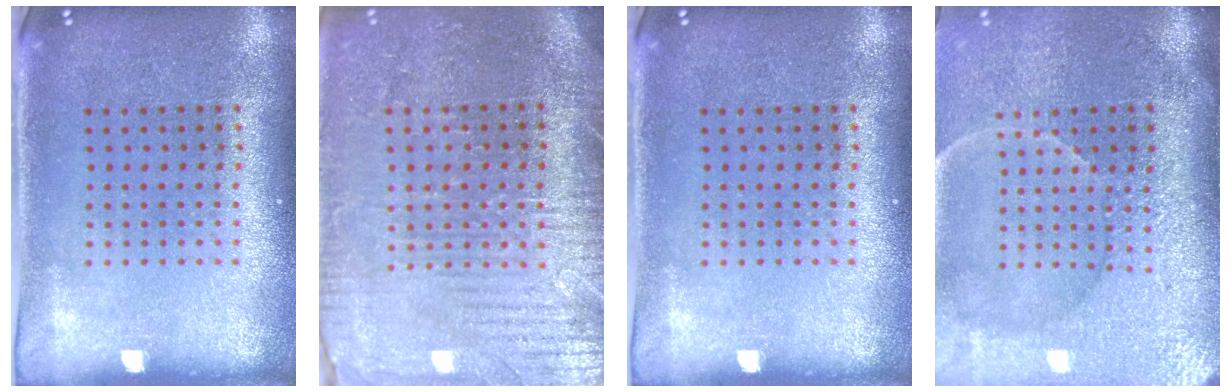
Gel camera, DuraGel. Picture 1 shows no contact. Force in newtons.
{"total": 3.6, "press": 3.4, "slide": 1.2}
{"total": 0.0}
{"total": 4.3, "press": 3.9, "slide": 1.9}